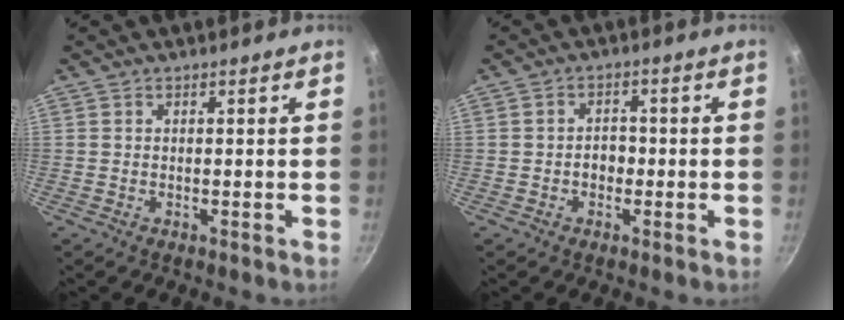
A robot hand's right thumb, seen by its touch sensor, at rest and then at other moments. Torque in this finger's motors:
{"motor_torque": [-0.11, 0.25, 0.48, 0.22, -0.03]}